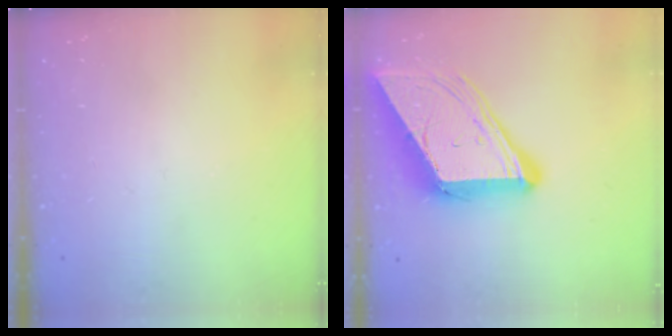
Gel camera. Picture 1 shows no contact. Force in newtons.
{"total": 18.6, "press": 18.5, "slide": 2.0}